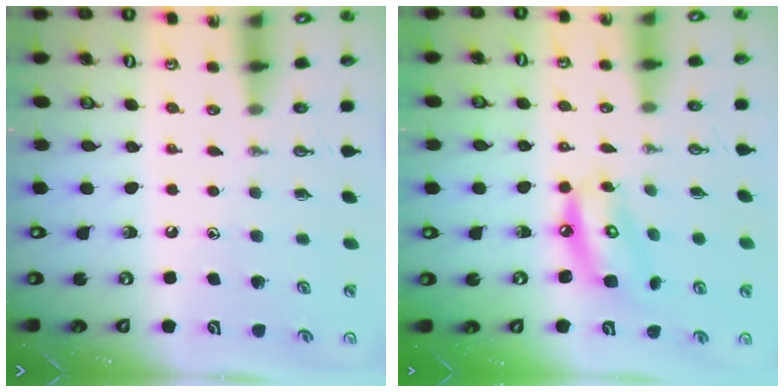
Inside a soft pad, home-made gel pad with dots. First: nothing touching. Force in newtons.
{"total": 9.7, "press": 9.7, "slide": 0.8}